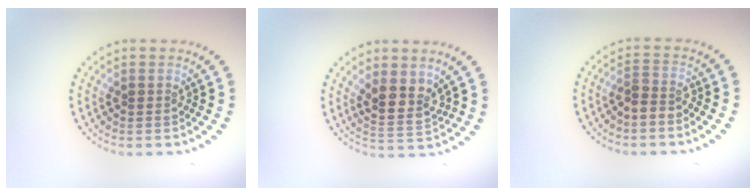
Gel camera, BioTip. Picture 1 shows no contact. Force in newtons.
{"total": 3.1, "press": 2.6, "slide": 1.6}
{"total": 1.9, "press": 1.4, "slide": 1.2}